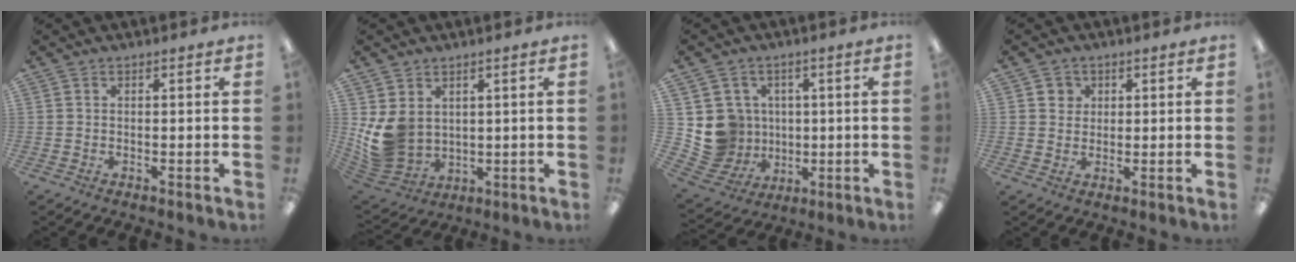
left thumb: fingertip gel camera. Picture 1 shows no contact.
{"total": 9.8, "force": [2.1, 8.2, 5.0], "torque": [-0.134, -0.019, 0.045]}
{"total": 9.6, "force": [1.1, 9.5, 1.3], "torque": [-0.048, -0.007, 0.036]}
{"total": 3.3, "force": [1.4, 3.0, 0.4], "torque": [-0.002, 0.001, 0.020]}